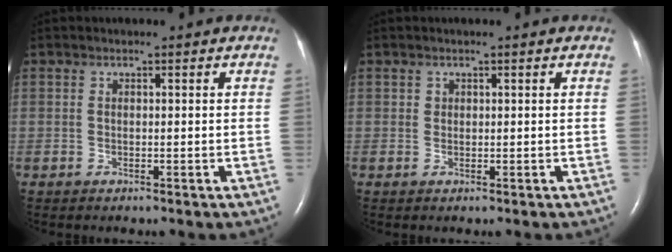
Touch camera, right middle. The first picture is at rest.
{"total": 0.6, "force": [0.3, 0.5, 0.0], "torque": [0.003, 0.001, 0.003]}